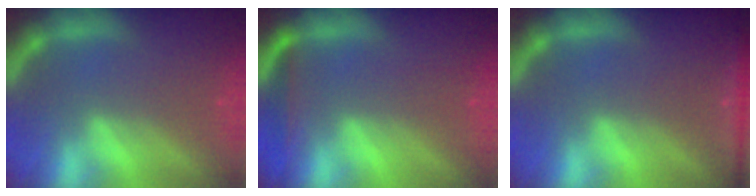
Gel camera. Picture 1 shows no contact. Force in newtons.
{"total": 2.5}
{"total": 3.0}